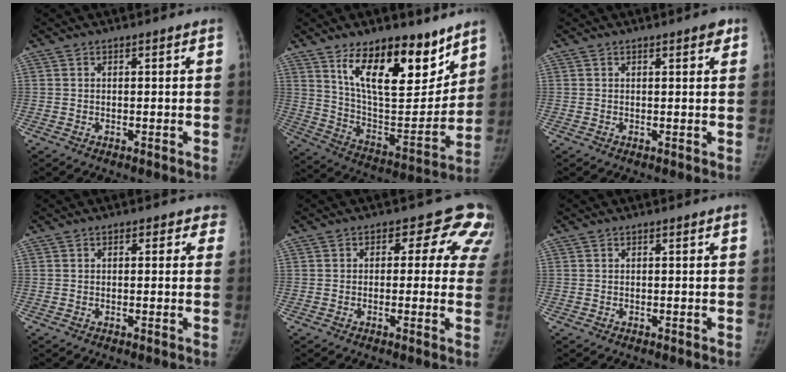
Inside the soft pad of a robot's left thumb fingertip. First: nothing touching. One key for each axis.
{"total": 21.2, "fx": 13.3, "fy": 9.1, "fz": 13.8, "tx": -0.164, "ty": -0.088, "tz": 0.230}
{"total": 2.2, "fx": 1.3, "fy": 0.6, "fz": 1.6, "tx": -0.015, "ty": -0.004, "tz": 0.015}
{"total": 3.3, "fx": 1.7, "fy": 2.2, "fz": 1.6, "tx": 0.023, "ty": 0.000, "tz": 0.009}
{"total": 9.8, "fx": 3.6, "fy": 6.3, "fz": 6.5, "tx": -0.014, "ty": 0.000, "tz": 0.020}
{"total": 0.0}